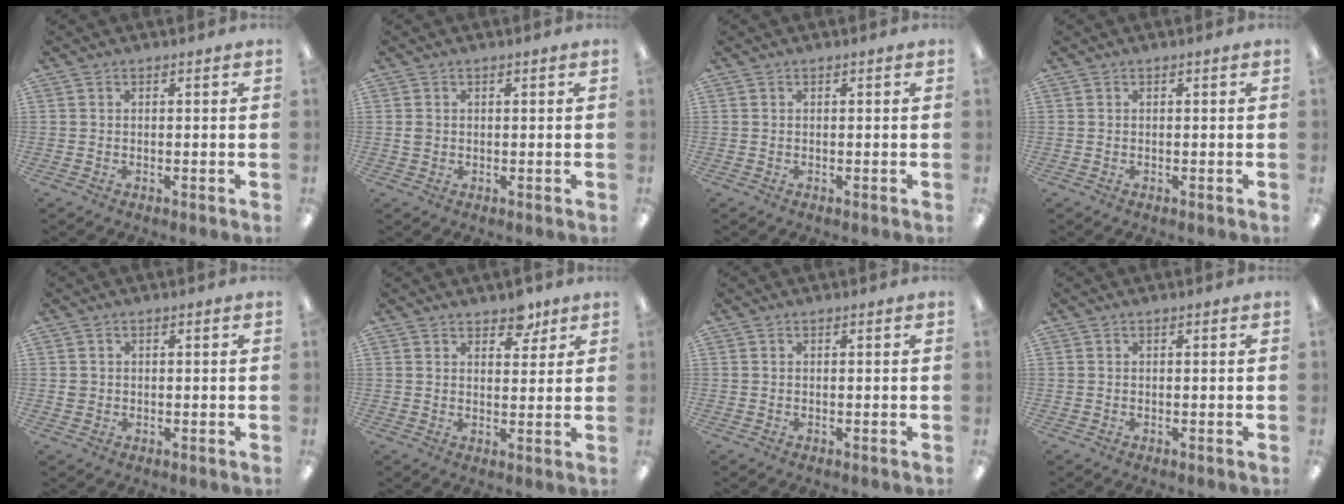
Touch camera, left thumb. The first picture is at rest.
{"total": 1.3, "force": [0.1, 1.1, 0.7], "torque": [-0.015, 0.004, 0.002]}
{"total": 0.0}
{"total": 0.0}
{"total": 1.2, "force": [0.1, 1.2, 0.3], "torque": [-0.006, 0.005, -0.001]}
{"total": 5.5, "force": [4.3, 2.8, 2.0], "torque": [-0.001, -0.027, 0.072]}
{"total": 0.0}
{"total": 0.0}